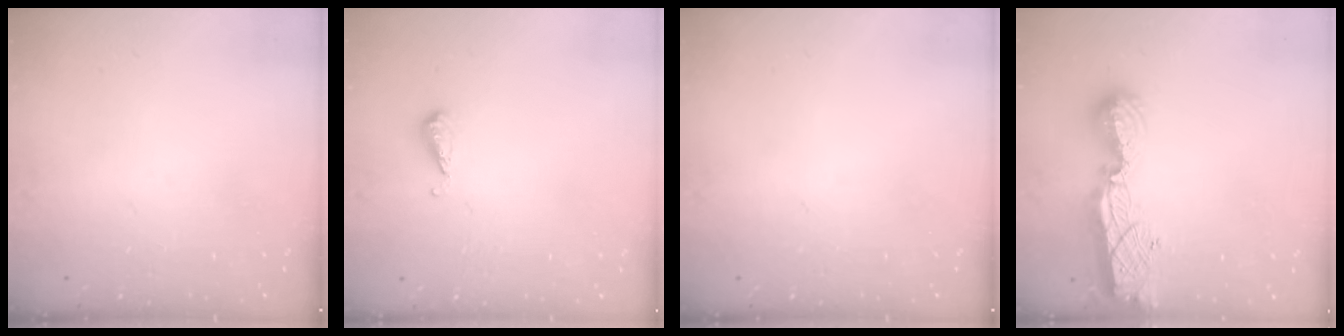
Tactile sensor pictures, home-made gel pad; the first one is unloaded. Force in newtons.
{"total": 4.9, "press": 4.9, "slide": 0.5}
{"total": 0.0}
{"total": 12.7, "press": 12.7, "slide": 1.0}